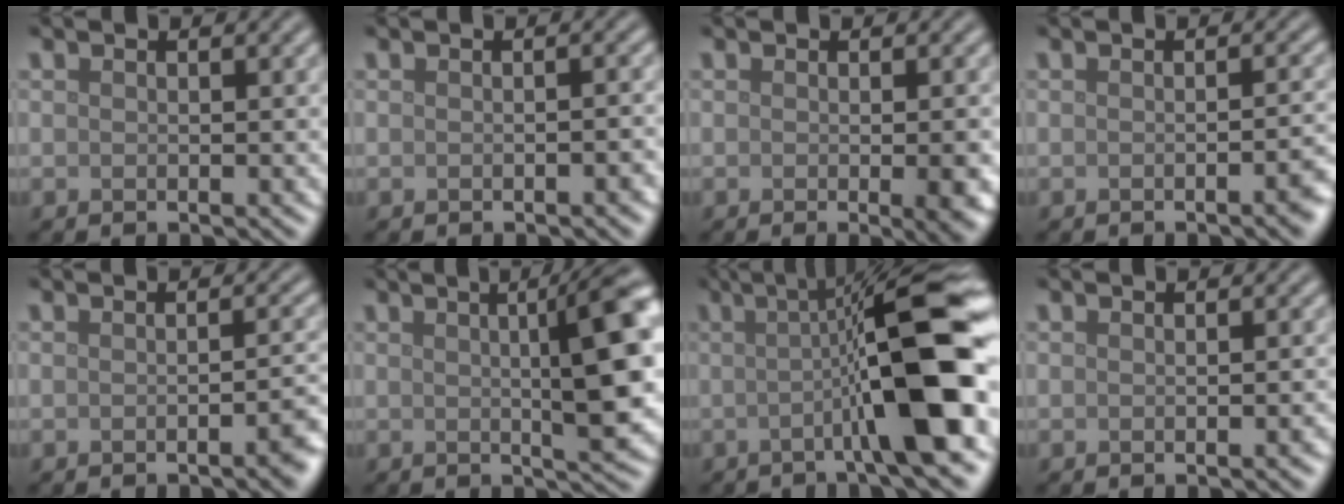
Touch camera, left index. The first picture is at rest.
{"total": 0.9, "force": [-0.5, 0.1, 0.7], "torque": [-0.010, 0.001, -0.005]}
{"total": 4.1, "force": [-0.8, 1.2, 3.9], "torque": [-0.040, -0.008, -0.005]}
{"total": 2.1, "force": [-0.9, 0.5, 1.8], "torque": [-0.017, 0.001, -0.013]}
{"total": 2.2, "force": [-1.1, 0.5, 1.9], "torque": [-0.020, 0.002, -0.017]}
{"total": 9.0, "force": [1.3, 2.0, 8.7], "torque": [-0.093, 0.014, 0.019]}
{"total": 11.0, "force": [-0.8, 1.8, 10.8], "torque": [-0.134, 0.011, -0.024]}
{"total": 0.8, "force": [-0.4, 0.1, 0.6], "torque": [-0.007, 0.001, -0.004]}